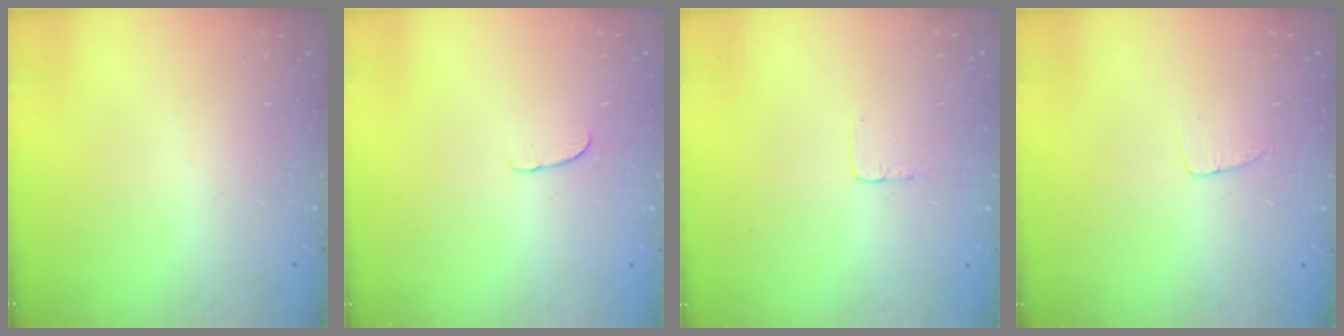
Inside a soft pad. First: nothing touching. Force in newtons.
{"total": 4.2, "press": 4.2, "slide": 0.4}
{"total": 2.7, "press": 2.7, "slide": 0.1}
{"total": 2.9, "press": 2.9, "slide": 0.1}